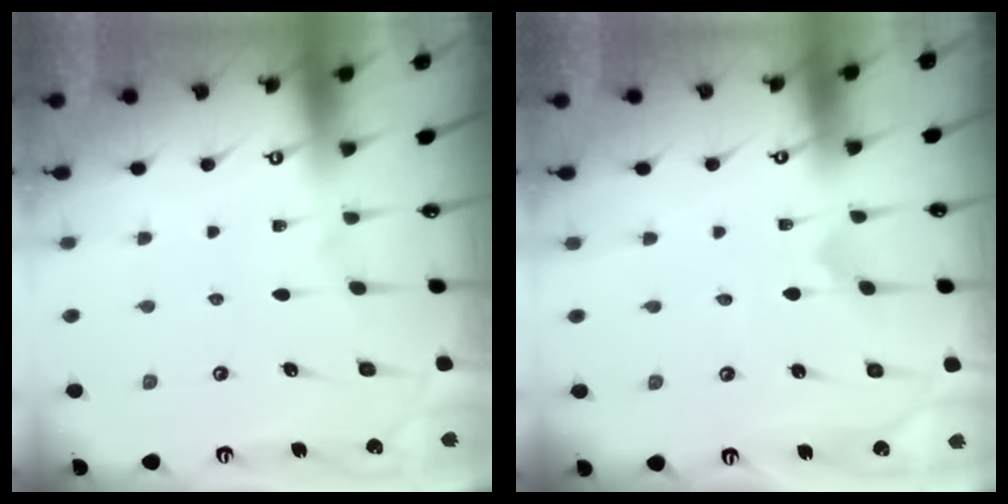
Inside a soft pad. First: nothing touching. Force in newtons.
{"total": 0.0}